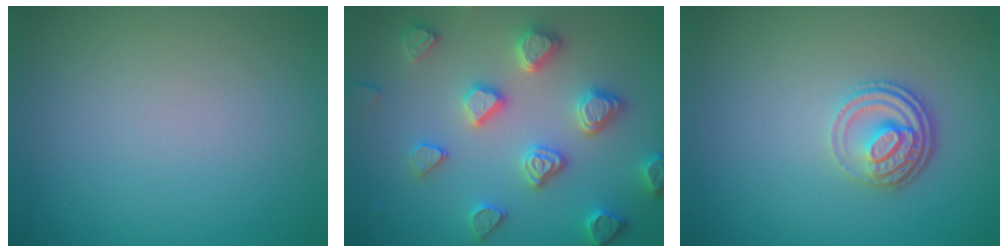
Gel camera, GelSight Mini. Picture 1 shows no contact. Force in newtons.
{"total": 4.6, "press": 4.5, "slide": 1.0}
{"total": 3.7, "press": 2.6, "slide": 2.6}